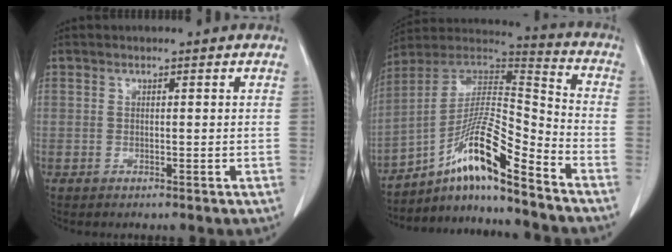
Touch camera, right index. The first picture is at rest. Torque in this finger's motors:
{"motor_torque": [1.43, -0.71, 0.59, 0.19]}